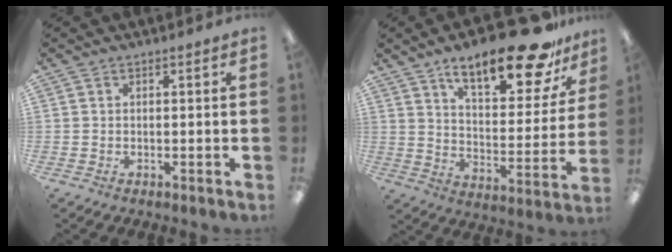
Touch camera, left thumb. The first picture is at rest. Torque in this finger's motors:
{"motor_torque": [0.19, 0.59, 1.45, -1.33, 0.32]}